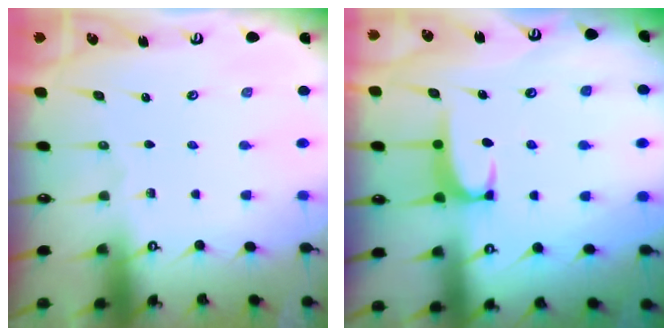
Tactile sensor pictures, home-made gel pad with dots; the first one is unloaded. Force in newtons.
{"total": 1.5, "press": 1.4, "slide": 0.4}